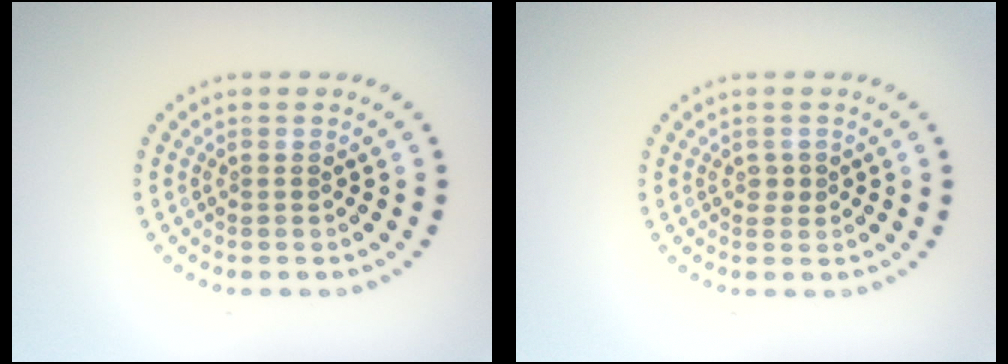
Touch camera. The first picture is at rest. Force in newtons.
{"total": 0.9, "press": 0.9, "slide": 0.2}